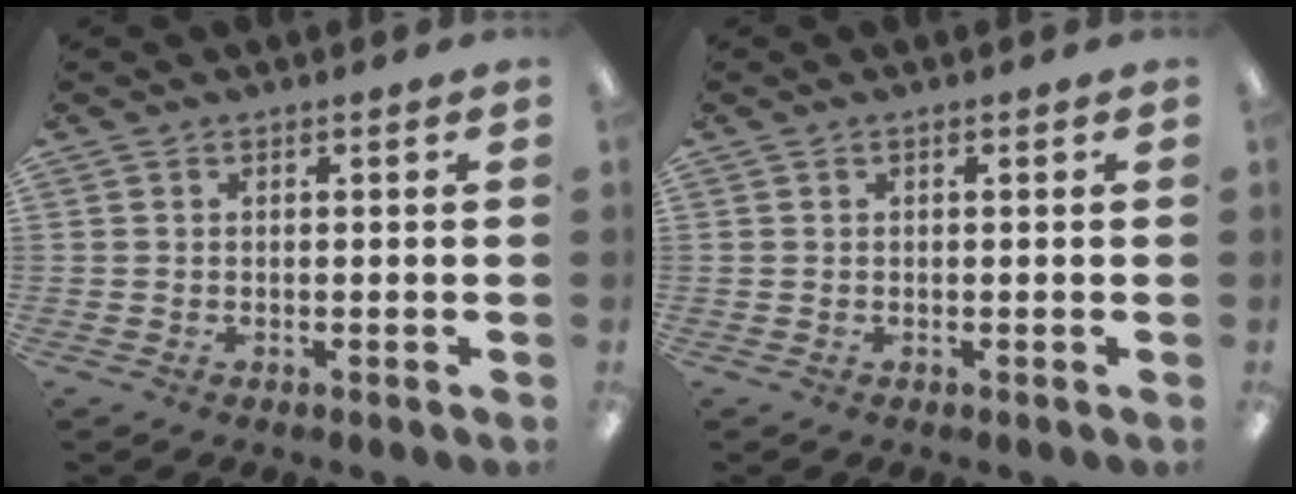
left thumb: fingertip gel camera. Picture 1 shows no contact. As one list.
[{"total": 0.0}]